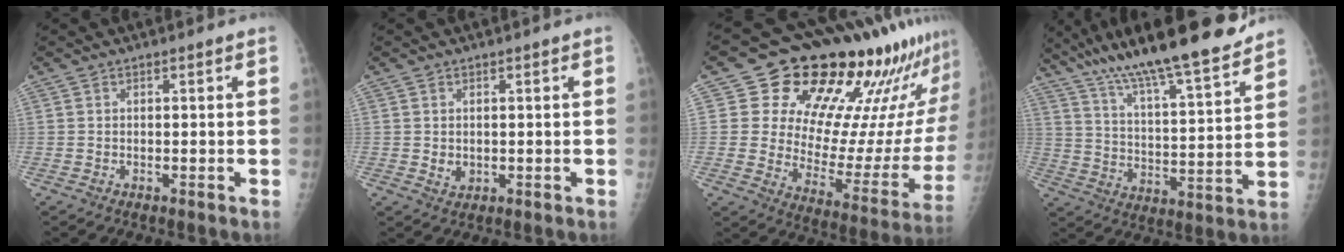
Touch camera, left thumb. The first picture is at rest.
{"total": 2.0, "force": [0.2, 1.7, 1.0], "torque": [-0.012, -0.003, 0.009]}
{"total": 25.7, "force": [19.2, 10.3, 13.6], "torque": [-0.152, -0.112, 0.263]}
{"total": 21.8, "force": [17.4, 3.5, 12.6], "torque": [-0.192, -0.060, 0.287]}